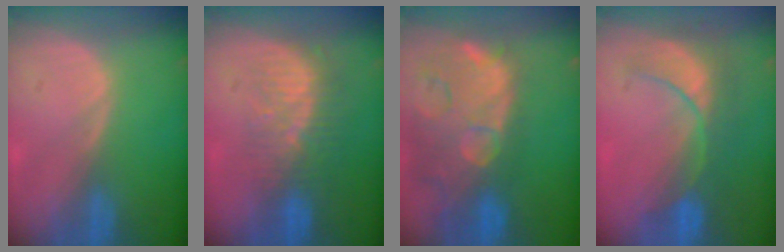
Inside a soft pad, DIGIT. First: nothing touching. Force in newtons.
{"total": 8.5, "press": 7.6, "slide": 3.7}
{"total": 14.9, "press": 11.9, "slide": 9.0}
{"total": 7.8, "press": 7.5, "slide": 1.9}